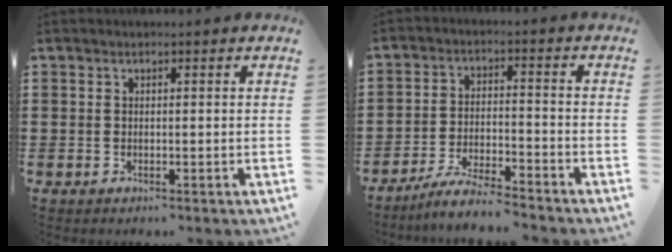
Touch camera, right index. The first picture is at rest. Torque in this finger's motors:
{"motor_torque": [-0.28, 0.55, -0.87, -0.21]}